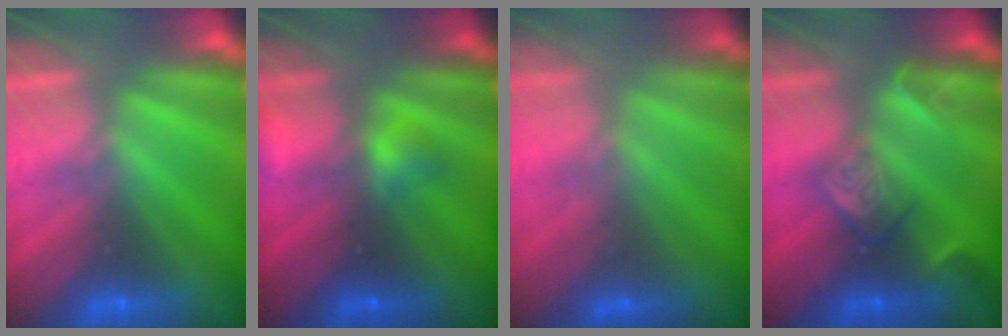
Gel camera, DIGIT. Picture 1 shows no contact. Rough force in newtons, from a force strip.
{"total": 2.3}
{"total": 1.2}
{"total": 2.4}